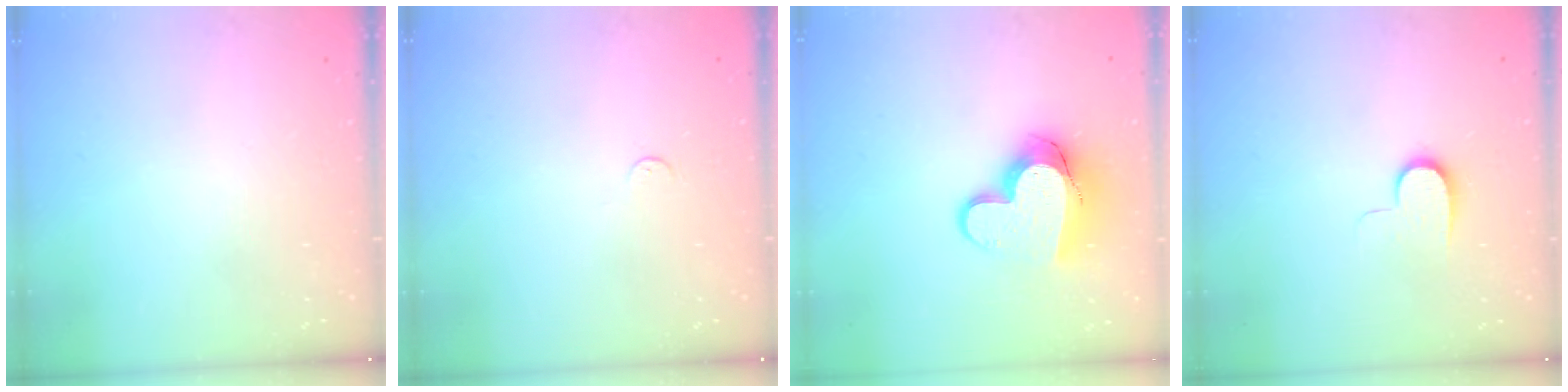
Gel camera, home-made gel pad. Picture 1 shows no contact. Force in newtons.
{"total": 3.2, "press": 3.2, "slide": 0.2}
{"total": 13.4, "press": 13.4, "slide": 1.1}
{"total": 7.1, "press": 7.1, "slide": 0.7}